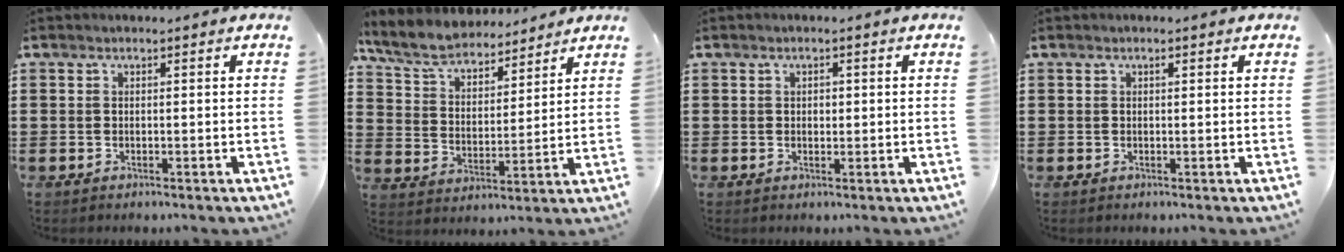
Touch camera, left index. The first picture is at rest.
{"total": 7.2, "force": [6.7, 1.7, 2.2], "torque": [-0.075, -0.033, 0.117]}
{"total": 1.0, "force": [0.3, 0.7, 0.6], "torque": [-0.013, 0.007, 0.004]}
{"total": 0.6, "force": [0.3, 0.2, 0.5], "torque": [-0.010, 0.001, 0.006]}